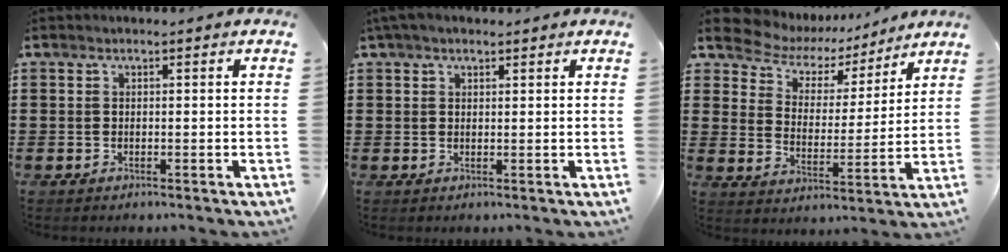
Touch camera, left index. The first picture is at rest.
{"total": 1.9, "force": [1.4, 0.8, 0.9], "torque": [-0.021, 0.007, 0.026]}
{"total": 6.4, "force": [5.7, 2.7, 1.4], "torque": [-0.064, -0.034, 0.098]}